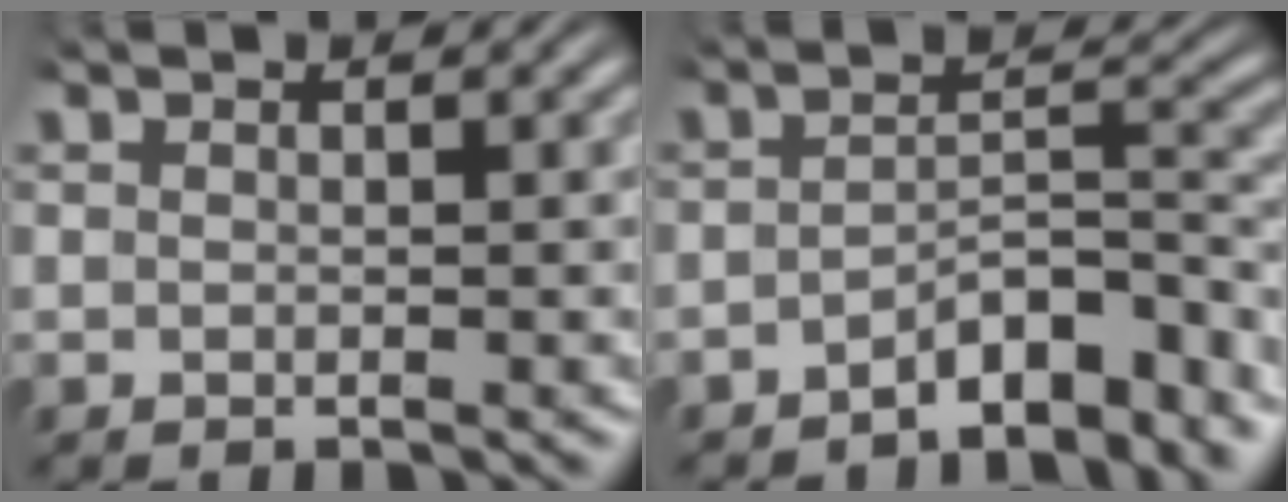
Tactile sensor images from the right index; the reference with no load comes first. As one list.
[{"total": 5.3, "force": [-4.1, 1.0, 3.2], "torque": [-0.036, -0.009, -0.062]}]